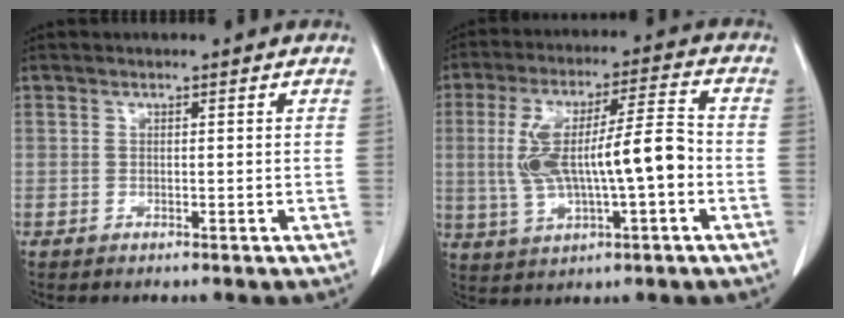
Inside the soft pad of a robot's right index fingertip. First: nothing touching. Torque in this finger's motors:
{"motor_torque": [0.79, 0.22, 0.53, 0.13]}